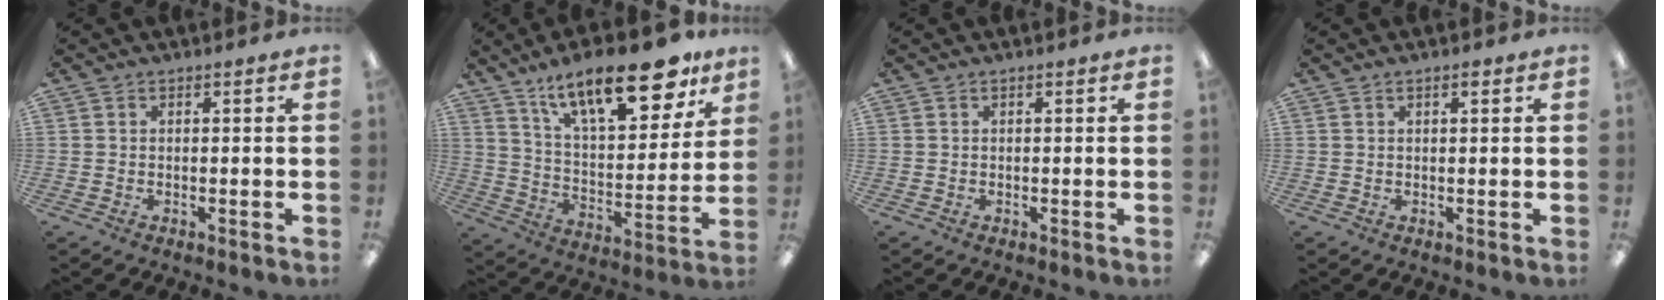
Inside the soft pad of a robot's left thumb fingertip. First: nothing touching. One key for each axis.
{"total": 22.4, "fx": 14.7, "fy": 8.6, "fz": 14.4, "tx": -0.214, "ty": -0.086, "tz": 0.245}
{"total": 0.0}
{"total": 1.1, "fx": 0.7, "fy": 0.3, "fz": 0.8, "tx": -0.016, "ty": 0.002, "tz": 0.012}